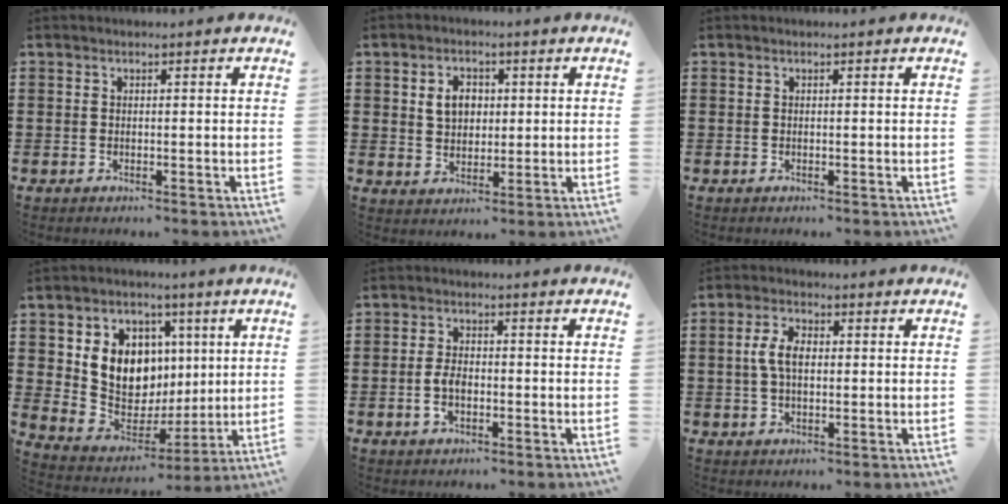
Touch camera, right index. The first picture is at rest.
{"total": 4.2, "force": [0.9, 3.2, 2.6], "torque": [-0.053, 0.011, 0.011]}
{"total": 0.0}
{"total": 10.4, "force": [2.8, 9.1, 4.2], "torque": [-0.096, -0.015, 0.056]}
{"total": 3.4, "force": [-0.9, 1.7, 2.8], "torque": [-0.075, -0.007, -0.023]}
{"total": 4.8, "force": [0.2, 2.5, 4.0], "torque": [-0.097, 0.005, -0.003]}